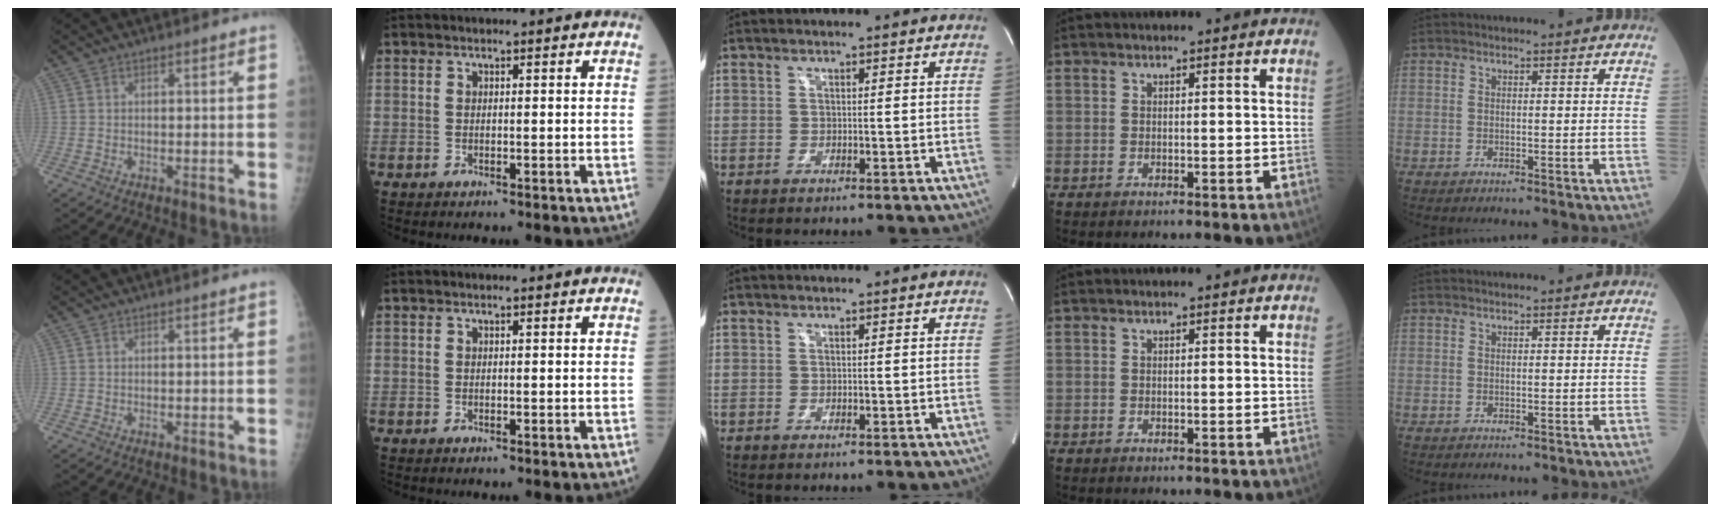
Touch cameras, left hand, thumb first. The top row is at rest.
{}